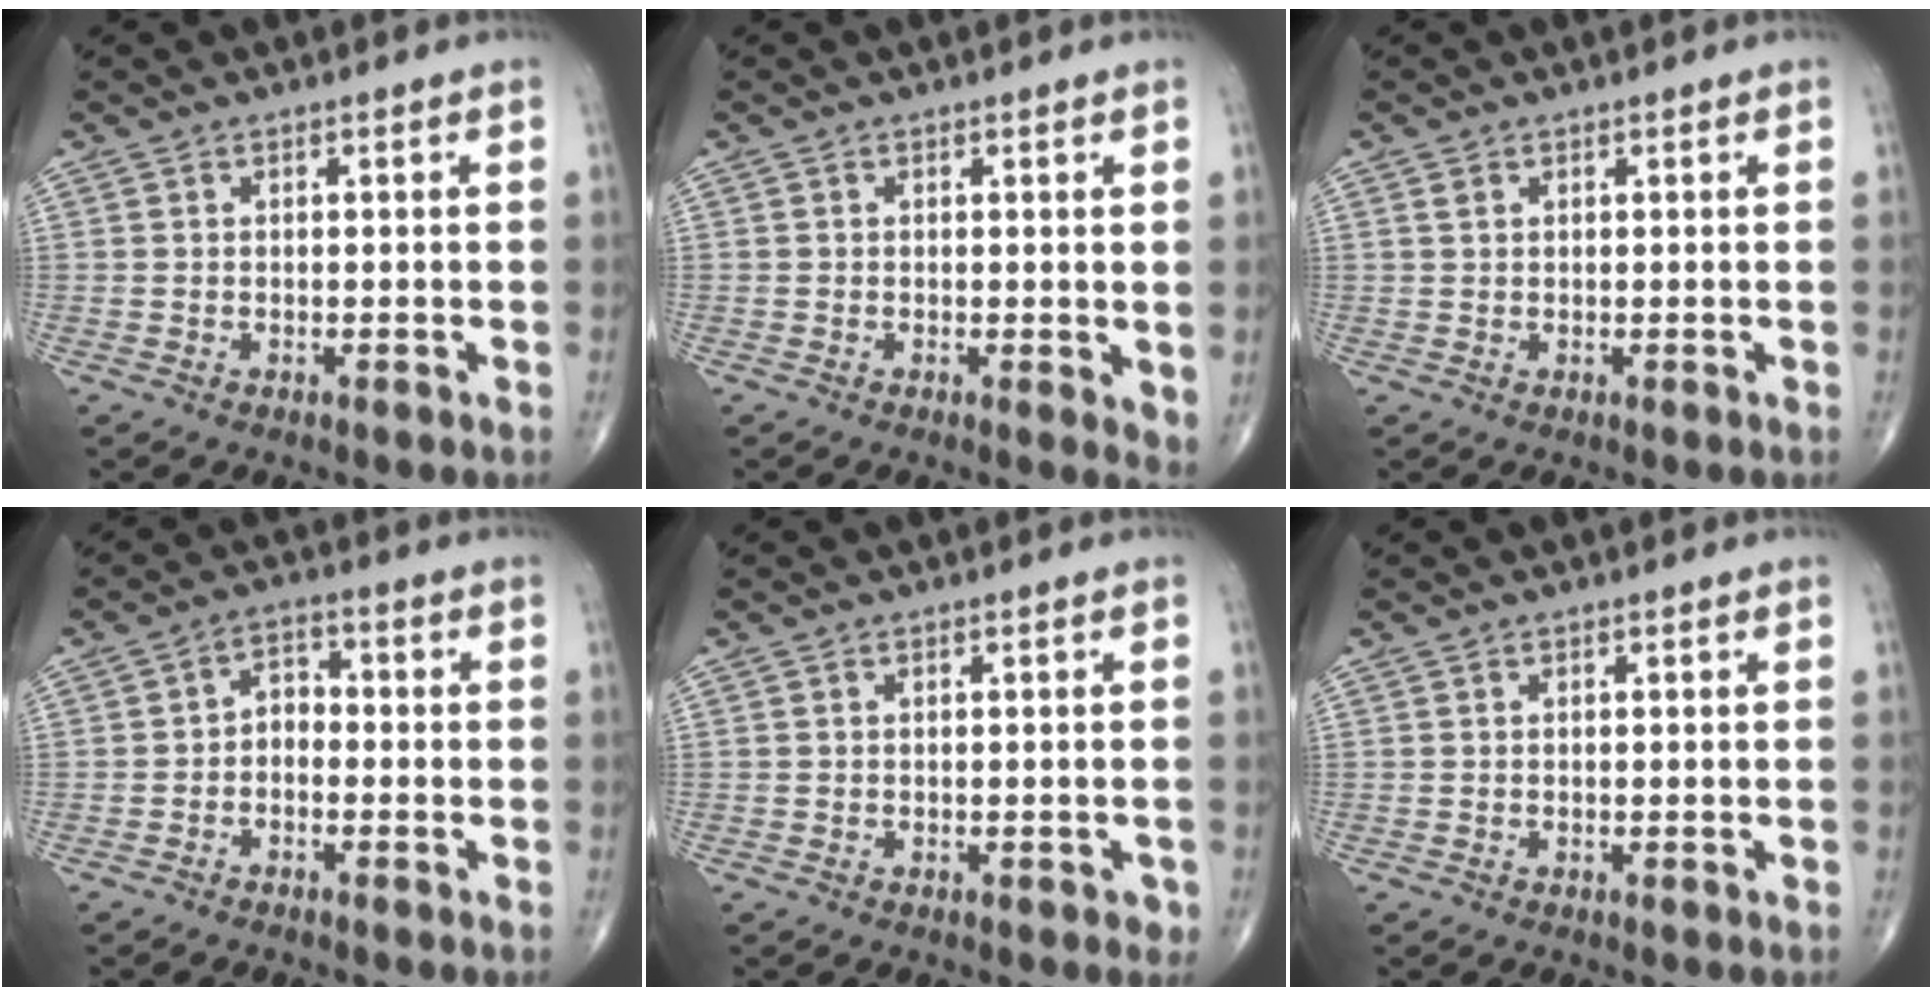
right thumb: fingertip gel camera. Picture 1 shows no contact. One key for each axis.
{"total": 3.0, "fx": 0.3, "fy": 1.2, "fz": 2.8, "tx": -0.035, "ty": -0.010, "tz": 0.001}
{"total": 1.1, "fx": 0.5, "fy": 0.8, "fz": 0.6, "tx": -0.009, "ty": 0.002, "tz": 0.011}
{"total": 3.8, "fx": -1.1, "fy": 2.7, "fz": 2.4, "tx": -0.024, "ty": 0.024, "tz": -0.032}
{"total": 1.3, "fx": -0.4, "fy": 0.8, "fz": 0.9, "tx": -0.006, "ty": 0.000, "tz": -0.005}
{"total": 0.0}